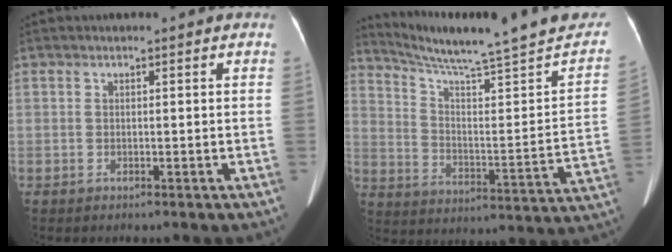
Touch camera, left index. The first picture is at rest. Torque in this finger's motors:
{"motor_torque": [-0.06, -1.04, 0.04, 0.06]}